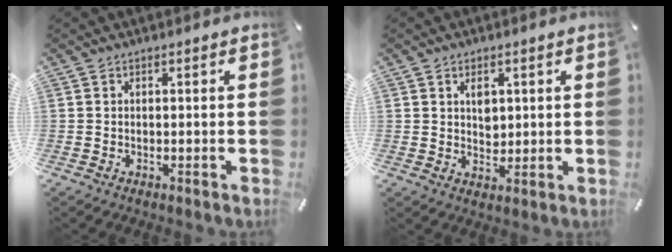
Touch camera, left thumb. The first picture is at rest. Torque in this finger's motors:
{"motor_torque": [0.13, -0.13, 0.17, 0.05, -0.06]}